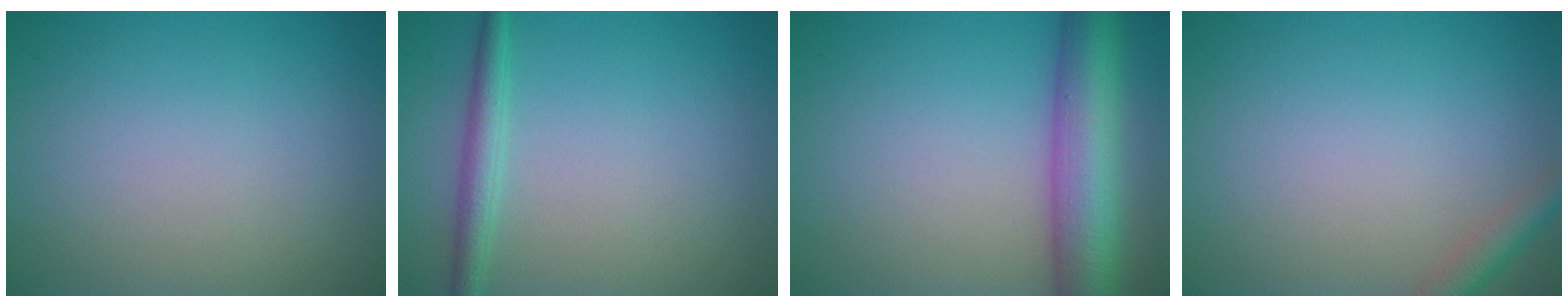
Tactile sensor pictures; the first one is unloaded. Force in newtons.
{"total": 2.2, "press": 2.2, "slide": 0.1}
{"total": 7.9, "press": 7.9, "slide": 0.2}
{"total": 2.2, "press": 2.2, "slide": 0.2}